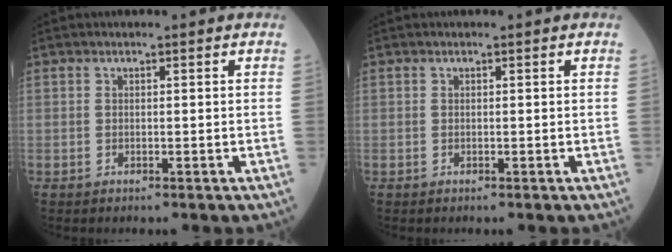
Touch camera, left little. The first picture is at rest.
{"total": 0.0}